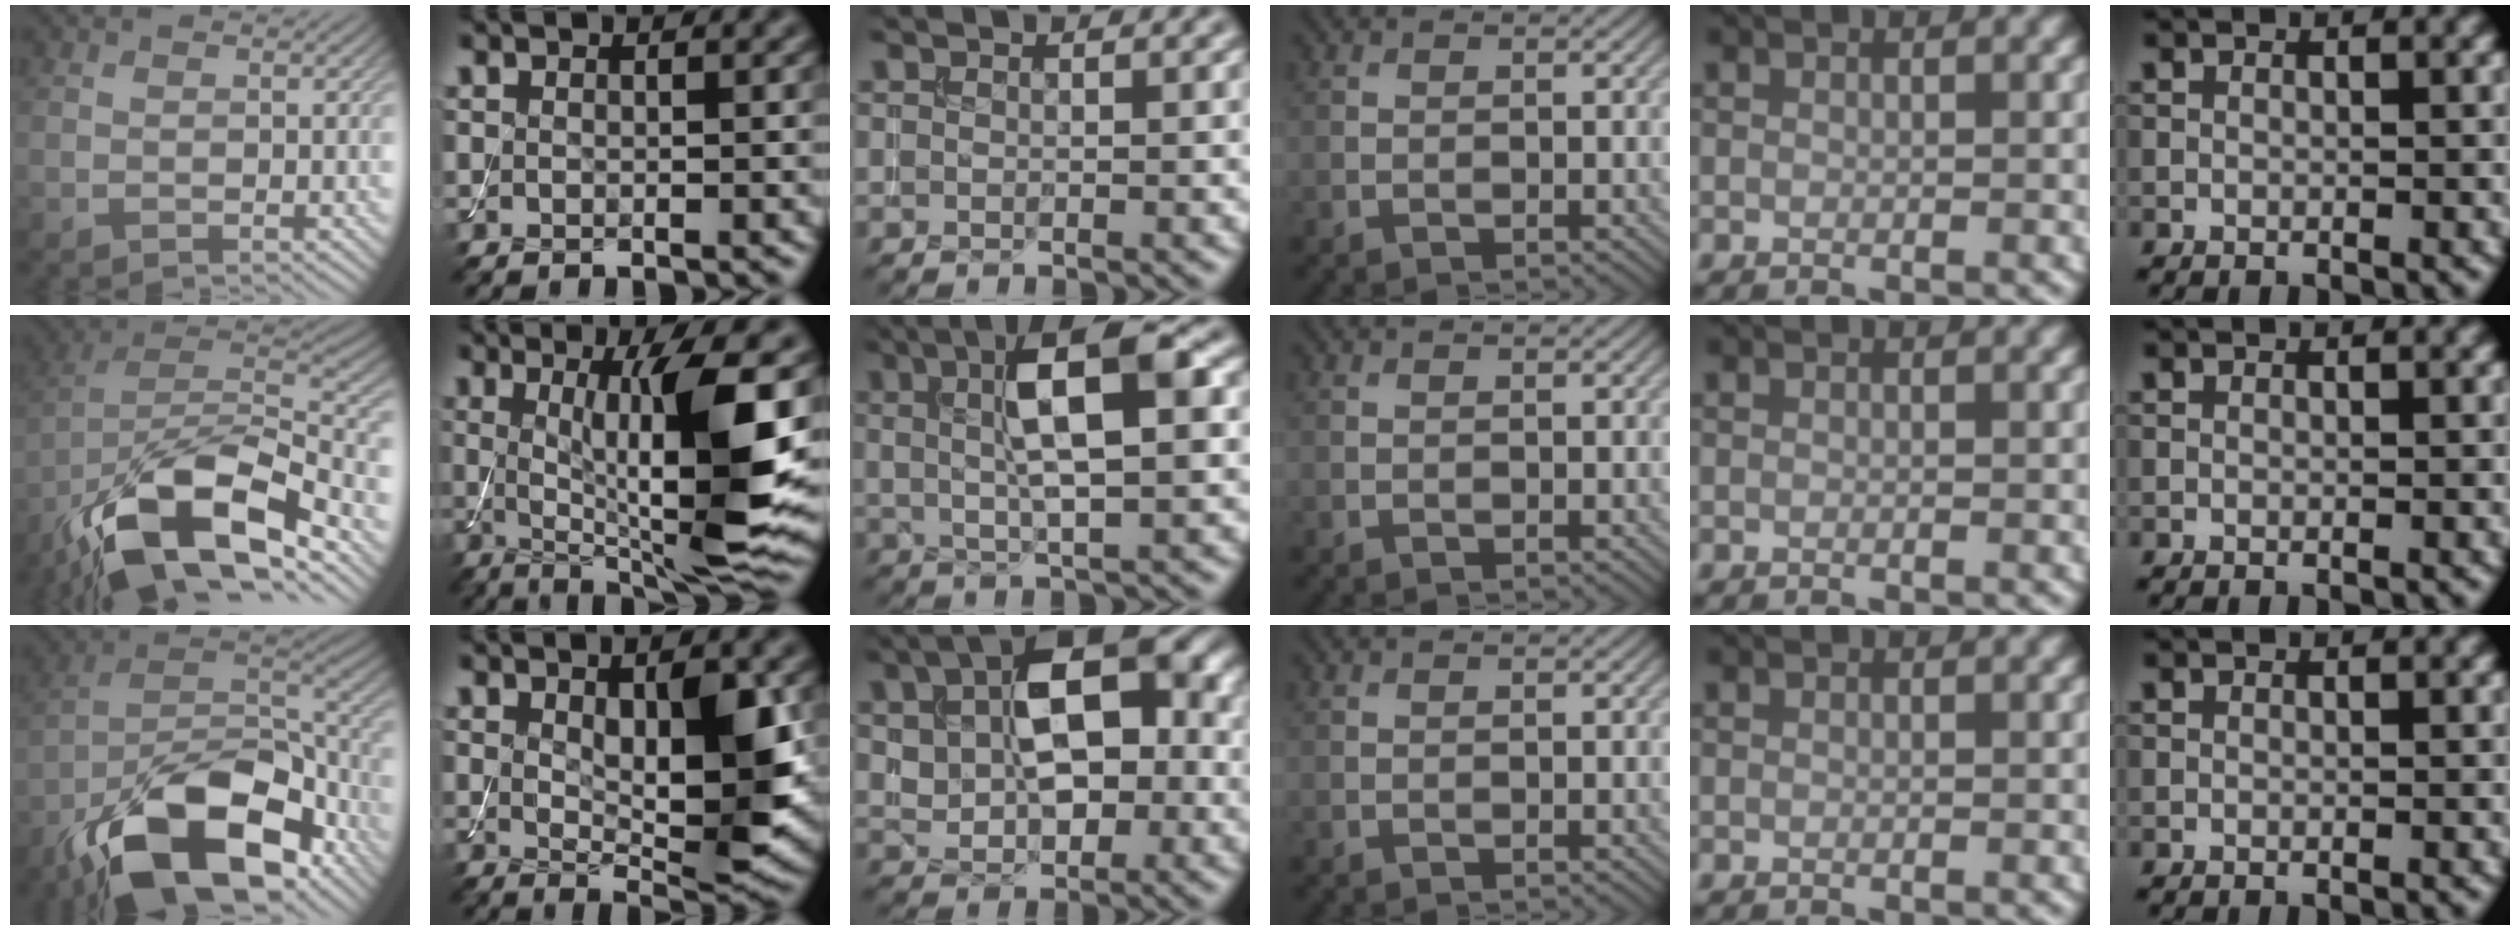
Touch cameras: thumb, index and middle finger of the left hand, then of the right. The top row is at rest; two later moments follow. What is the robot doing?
{"motion": "assemble", "object": "toy tower of hanoi"}